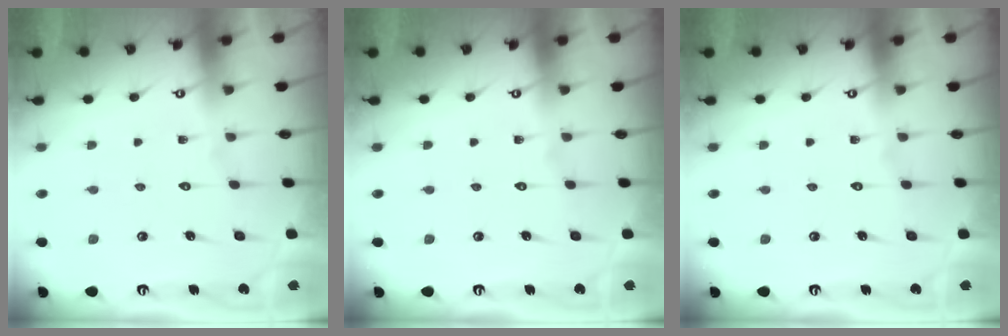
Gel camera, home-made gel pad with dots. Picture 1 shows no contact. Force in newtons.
{"total": 0.0}
{"total": 0.0}